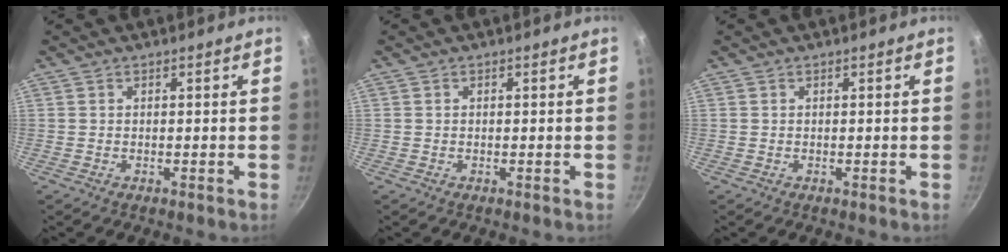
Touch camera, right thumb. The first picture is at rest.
{"total": 0.0}
{"total": 0.0}